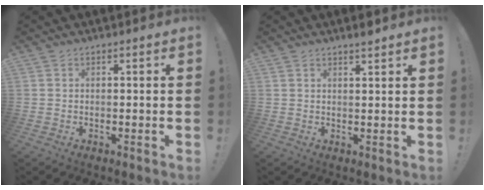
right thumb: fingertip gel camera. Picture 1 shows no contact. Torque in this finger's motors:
{"motor_torque": [-0.24, 0.59, 0.37, 0.07, 0.01]}